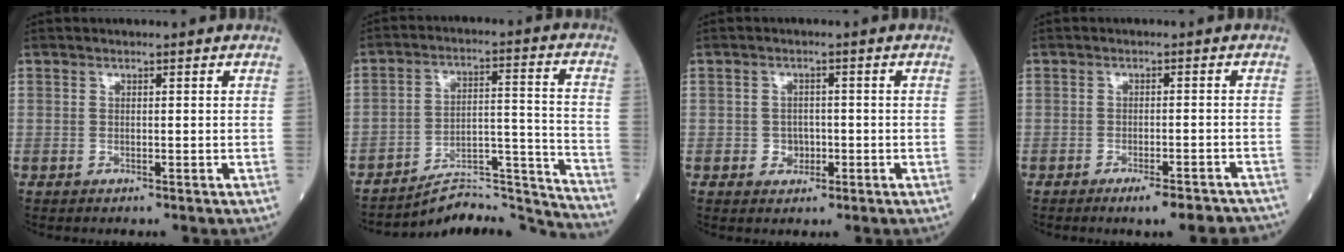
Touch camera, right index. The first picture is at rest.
{"total": 14.2, "force": [-14.2, -0.4, 0.7], "torque": [0.006, 0.057, -0.218]}
{"total": 2.5, "force": [-0.7, 2.1, 1.1], "torque": [-0.006, 0.007, -0.008]}
{"total": 7.2, "force": [-6.1, 1.1, 3.7], "torque": [-0.029, -0.001, -0.081]}